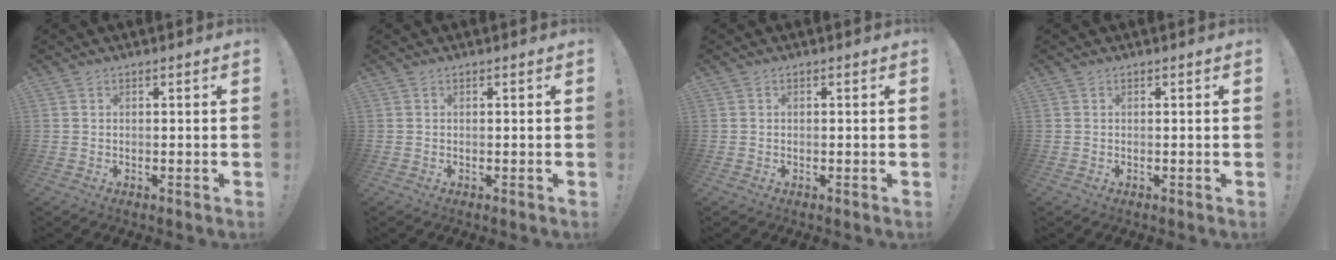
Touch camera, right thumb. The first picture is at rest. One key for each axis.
{"total": 0.0}
{"total": 0.0}
{"total": 0.0}